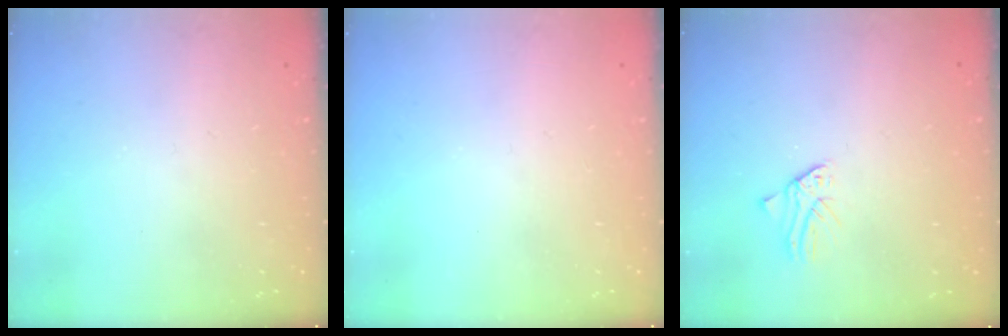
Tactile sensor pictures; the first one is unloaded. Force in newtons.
{"total": 0.0}
{"total": 0.7, "press": 0.7, "slide": 0.1}